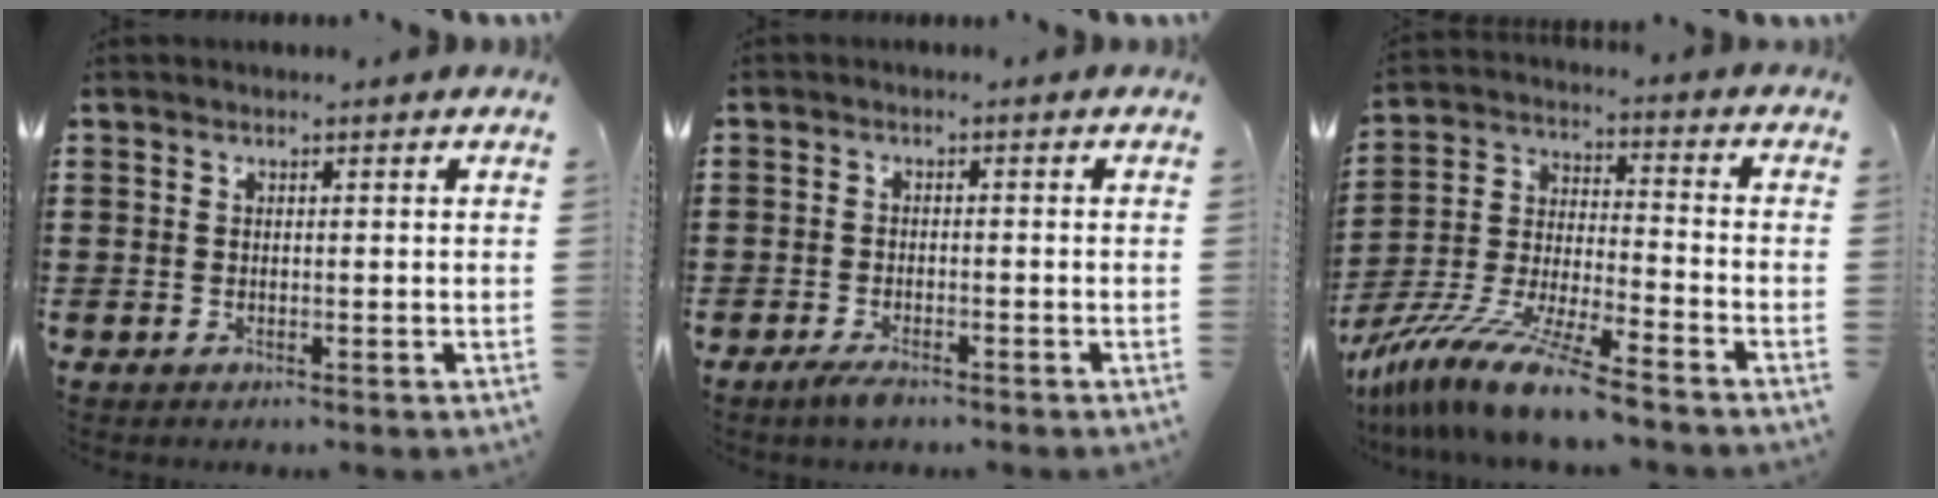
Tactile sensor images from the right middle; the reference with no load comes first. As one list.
[{"total": 2.2, "force": [-1.7, 0.7, 1.2], "torque": [-0.030, 0.000, -0.034]}, {"total": 12.5, "force": [-11.0, 0.0, 5.9], "torque": [-0.119, 0.012, -0.218]}]